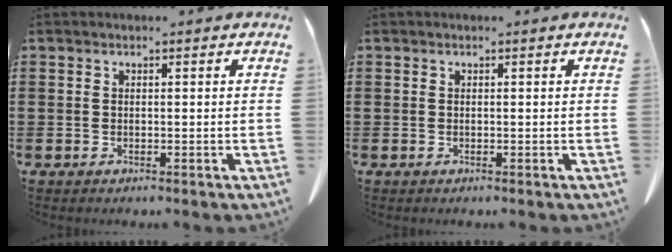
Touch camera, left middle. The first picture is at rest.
{"total": 0.0}